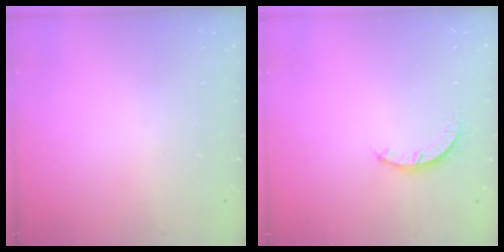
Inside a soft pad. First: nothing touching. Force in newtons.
{"total": 2.7, "press": 2.7, "slide": 0.4}